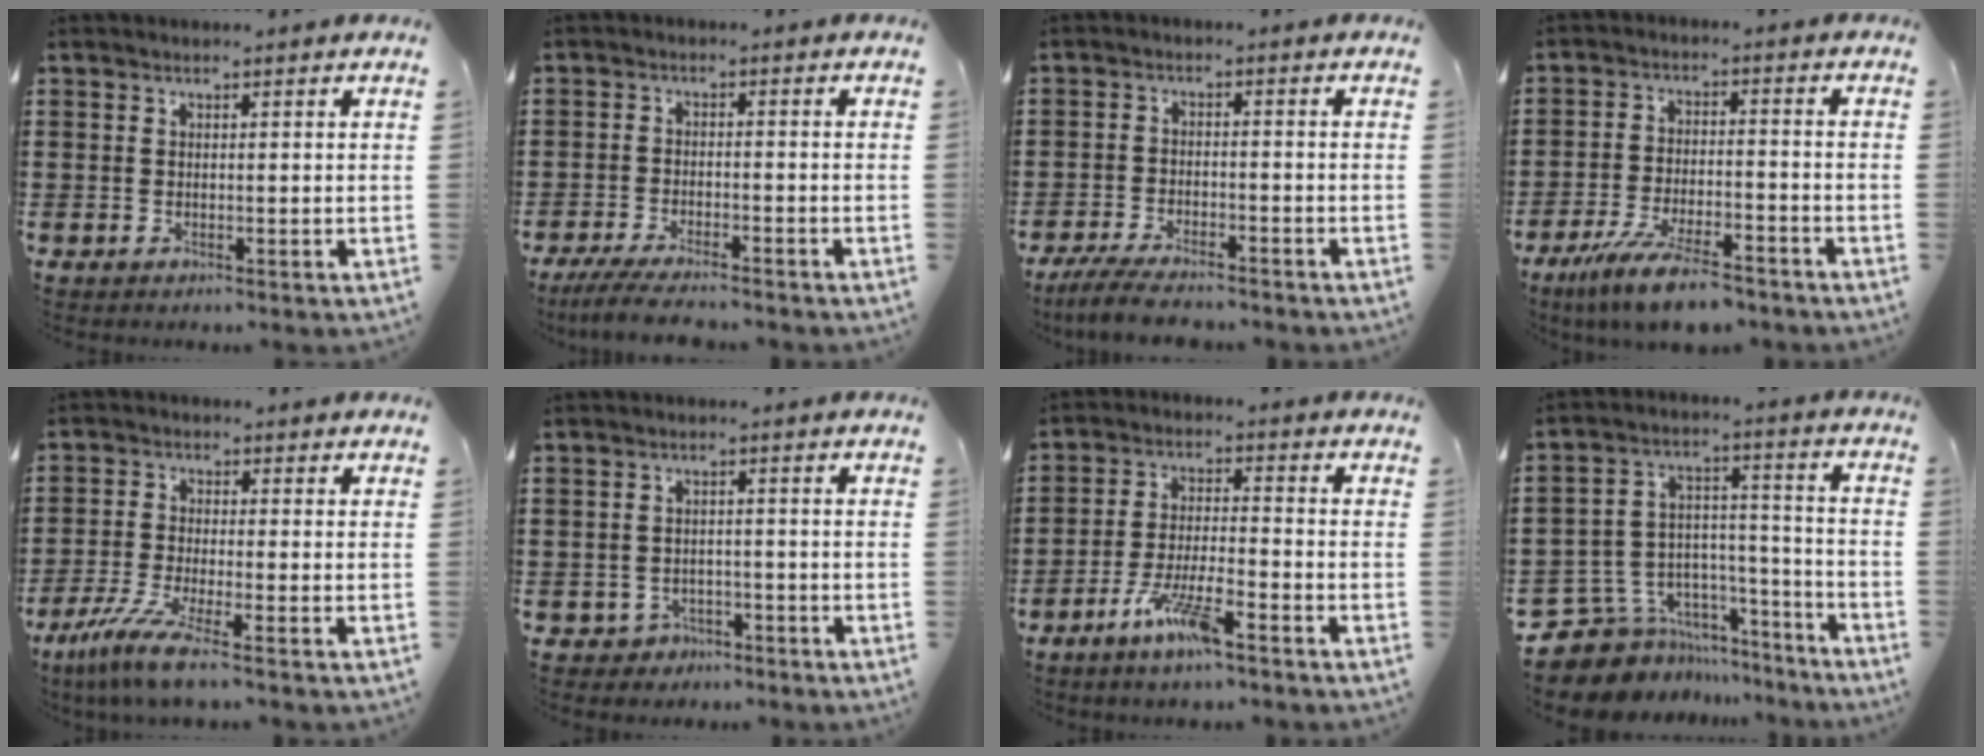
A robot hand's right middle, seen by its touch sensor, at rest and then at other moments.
{"total": 4.4, "force": [-4.0, 0.3, 1.9], "torque": [-0.044, -0.009, -0.080]}
{"total": 4.9, "force": [-4.4, 0.6, 1.9], "torque": [-0.051, -0.008, -0.090]}
{"total": 8.0, "force": [-6.7, 1.2, 4.2], "torque": [-0.093, -0.002, -0.130]}
{"total": 6.4, "force": [-4.5, 0.2, 4.6], "torque": [-0.115, -0.026, -0.092]}
{"total": 2.2, "force": [-1.9, 1.1, -0.1], "torque": [-0.010, 0.002, -0.044]}
{"total": 7.2, "force": [-4.7, 1.2, 5.3], "torque": [-0.109, -0.001, -0.087]}
{"total": 8.5, "force": [-6.5, 5.2, 1.4], "torque": [-0.049, 0.004, -0.121]}